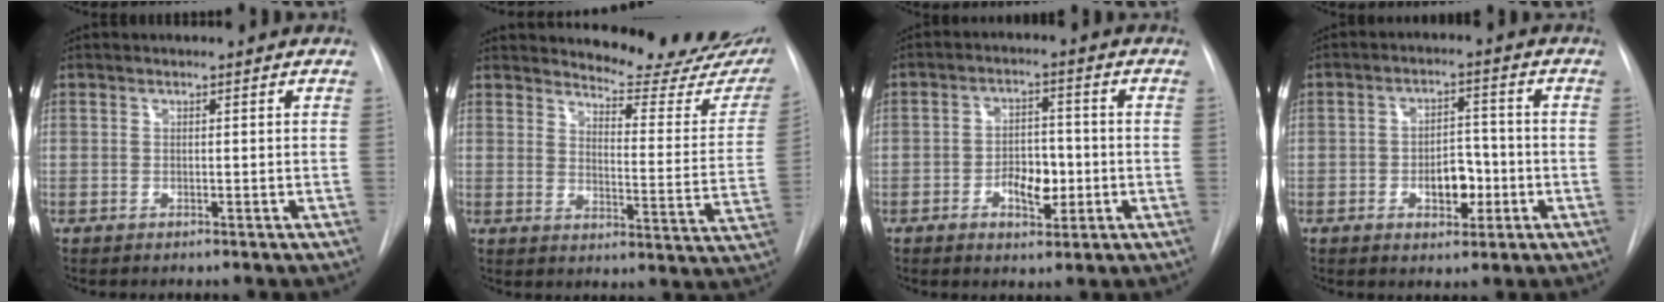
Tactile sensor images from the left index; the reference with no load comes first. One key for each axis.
{"total": 18.9, "fx": 17.4, "fy": 3.4, "fz": 6.6, "tx": -0.073, "ty": -0.088, "tz": 0.198}
{"total": 5.8, "fx": -1.6, "fy": 3.1, "fz": 4.6, "tx": -0.075, "ty": 0.008, "tz": -0.022}
{"total": 5.8, "fx": -1.8, "fy": 3.3, "fz": 4.5, "tx": -0.066, "ty": 0.011, "tz": -0.022}